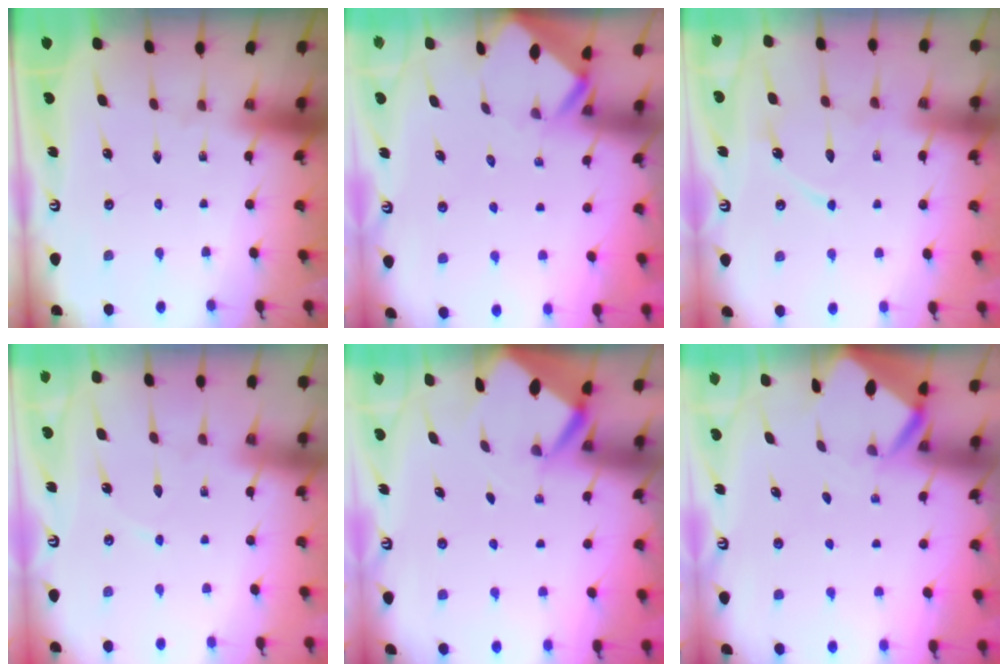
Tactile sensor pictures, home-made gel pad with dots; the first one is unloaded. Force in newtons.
{"total": 2.6, "press": 2.6, "slide": 0.1}
{"total": 8.9, "press": 8.9, "slide": 0.8}
{"total": 3.4, "press": 3.3, "slide": 0.4}
{"total": 3.0, "press": 3.0, "slide": 0.2}
{"total": 3.5, "press": 3.5, "slide": 0.2}